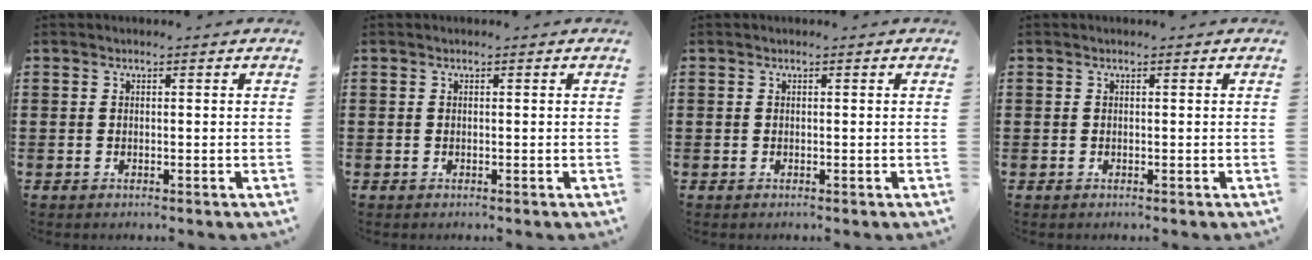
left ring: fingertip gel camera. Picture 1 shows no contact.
{"total": 0.0}
{"total": 0.0}
{"total": 0.0}